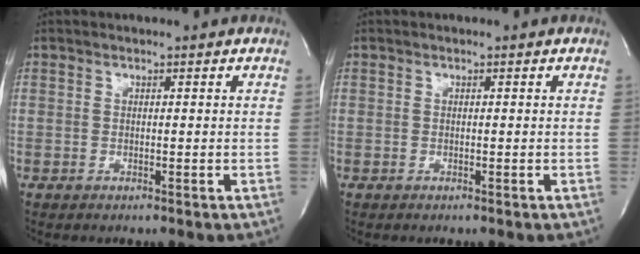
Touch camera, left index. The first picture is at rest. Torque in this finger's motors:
{"motor_torque": [0.00, 0.00, 0.00, 0.00]}